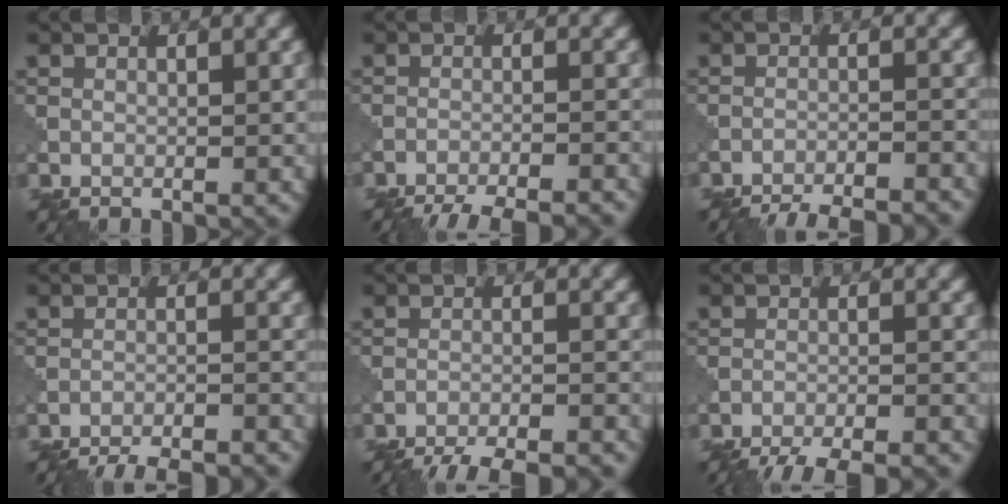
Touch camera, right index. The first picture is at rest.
{"total": 7.9, "force": [-7.3, 1.4, 2.5], "torque": [-0.029, -0.002, -0.105]}
{"total": 9.4, "force": [-9.0, 1.7, 2.3], "torque": [-0.024, 0.003, -0.122]}
{"total": 9.5, "force": [-9.1, 1.8, 2.3], "torque": [-0.023, 0.003, -0.123]}
{"total": 9.7, "force": [-9.1, 1.8, 3.0], "torque": [-0.037, -0.006, -0.127]}
{"total": 8.7, "force": [-8.1, 1.5, 2.9], "torque": [-0.038, -0.006, -0.116]}